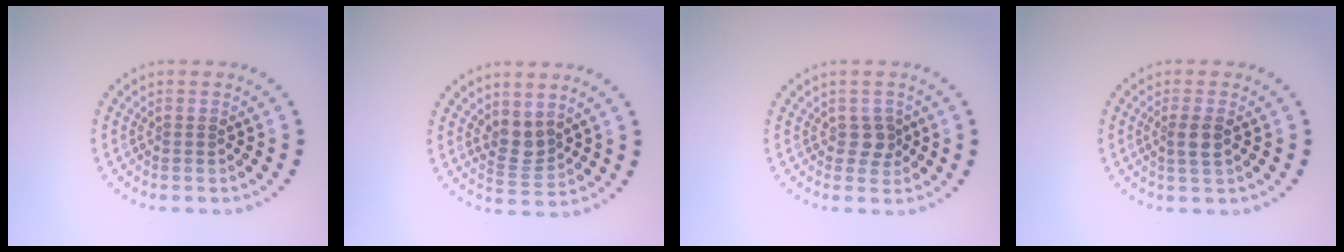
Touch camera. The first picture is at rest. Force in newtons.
{"total": 2.3, "press": 2.0, "slide": 1.3}
{"total": 1.5, "press": 1.4, "slide": 0.7}
{"total": 1.7, "press": 1.5, "slide": 0.8}